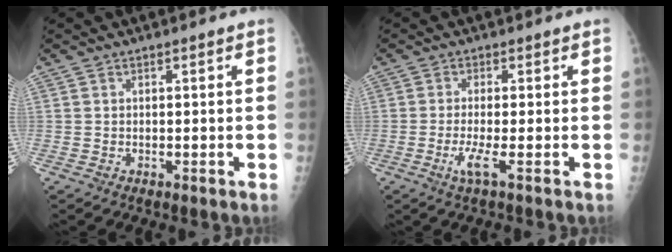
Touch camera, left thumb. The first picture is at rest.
{"total": 3.6, "force": [-1.5, -0.3, 3.3], "torque": [-0.078, -0.010, -0.033]}